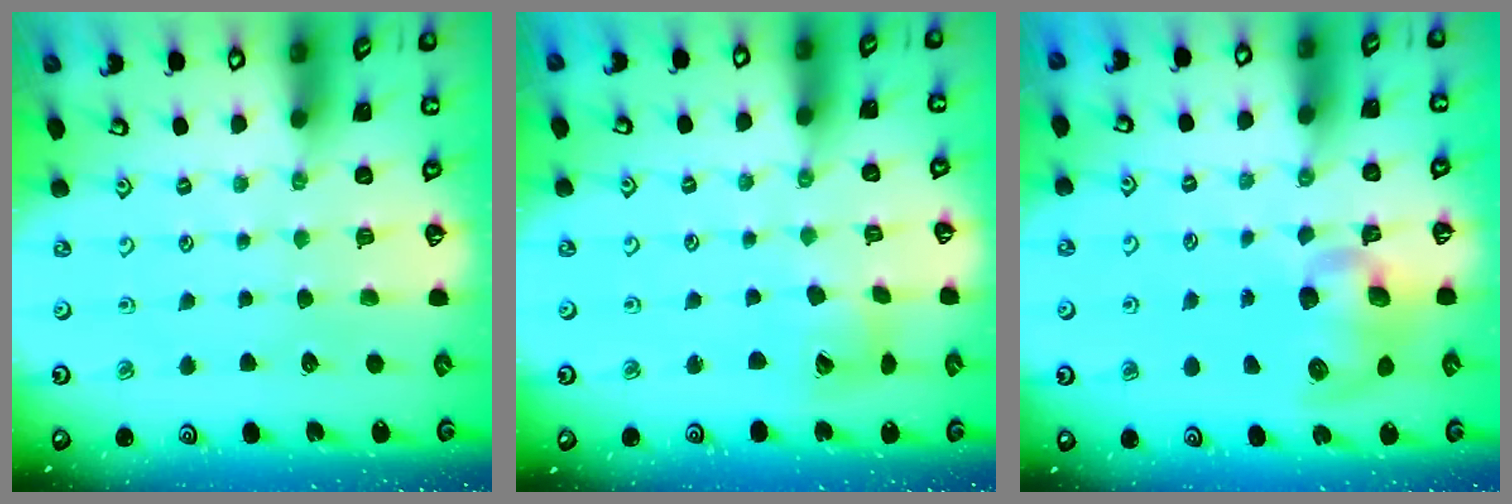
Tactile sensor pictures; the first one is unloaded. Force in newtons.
{"total": 8.0, "press": 7.9, "slide": 1.1}
{"total": 10.3, "press": 10.2, "slide": 1.5}